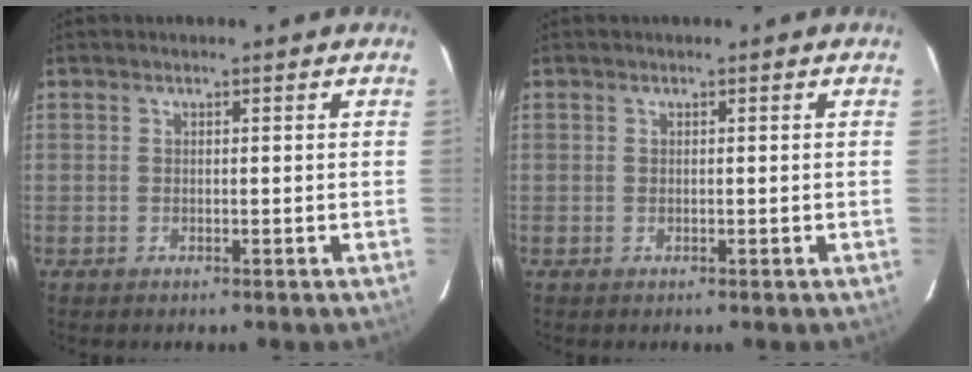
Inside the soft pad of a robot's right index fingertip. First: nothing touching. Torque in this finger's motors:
{"motor_torque": [0.00, 0.00, 0.00, 0.00]}